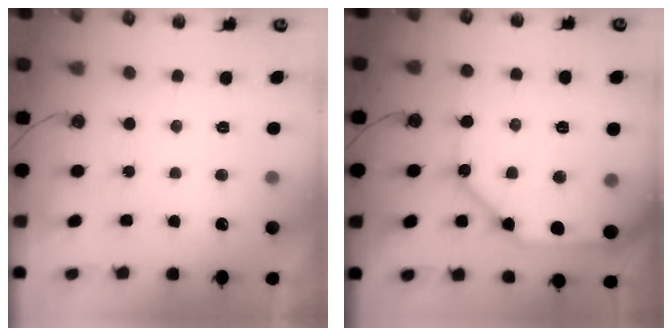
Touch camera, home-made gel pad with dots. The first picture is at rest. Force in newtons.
{"total": 16.2, "press": 16.1, "slide": 1.8}